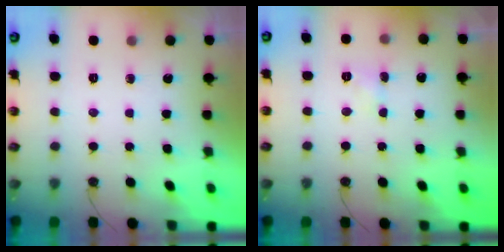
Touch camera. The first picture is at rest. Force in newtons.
{"total": 1.6, "press": 1.6, "slide": 0.4}